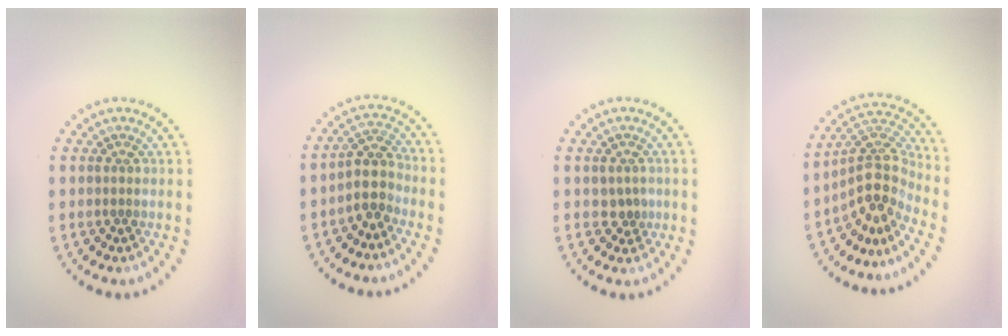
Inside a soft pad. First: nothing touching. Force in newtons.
{"total": 2.7, "press": 2.3, "slide": 1.5}
{"total": 1.3, "press": 1.2, "slide": 0.6}
{"total": 4.3, "press": 3.1, "slide": 2.9}